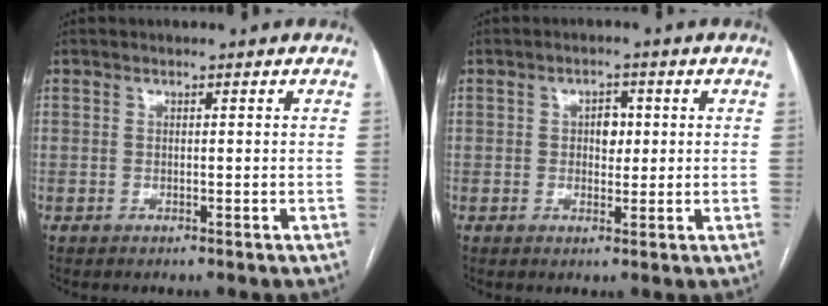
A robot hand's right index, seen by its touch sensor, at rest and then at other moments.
{"total": 2.8, "force": [0.4, 1.9, 2.1], "torque": [-0.027, 0.006, 0.006]}